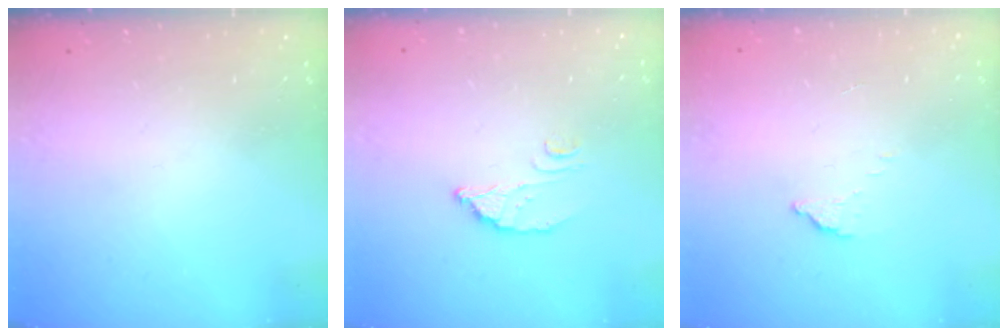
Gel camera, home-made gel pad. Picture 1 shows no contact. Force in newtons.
{"total": 3.3, "press": 3.3, "slide": 0.2}
{"total": 2.8, "press": 2.7, "slide": 0.3}